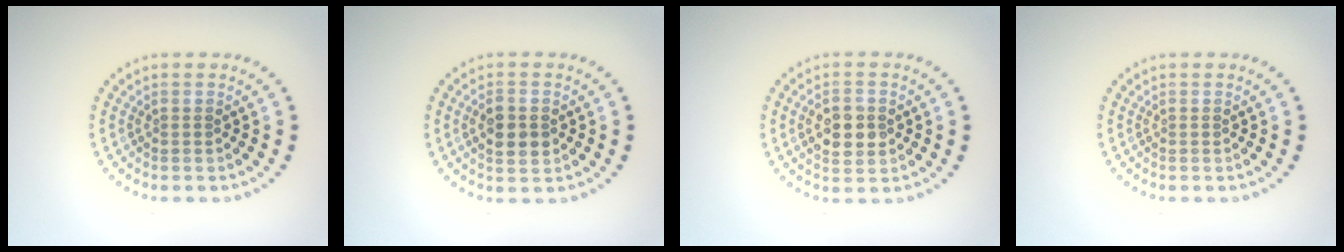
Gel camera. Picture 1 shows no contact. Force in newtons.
{"total": 2.6, "press": 2.6, "slide": 0.2}
{"total": 3.5, "press": 3.5, "slide": 0.2}
{"total": 0.0}